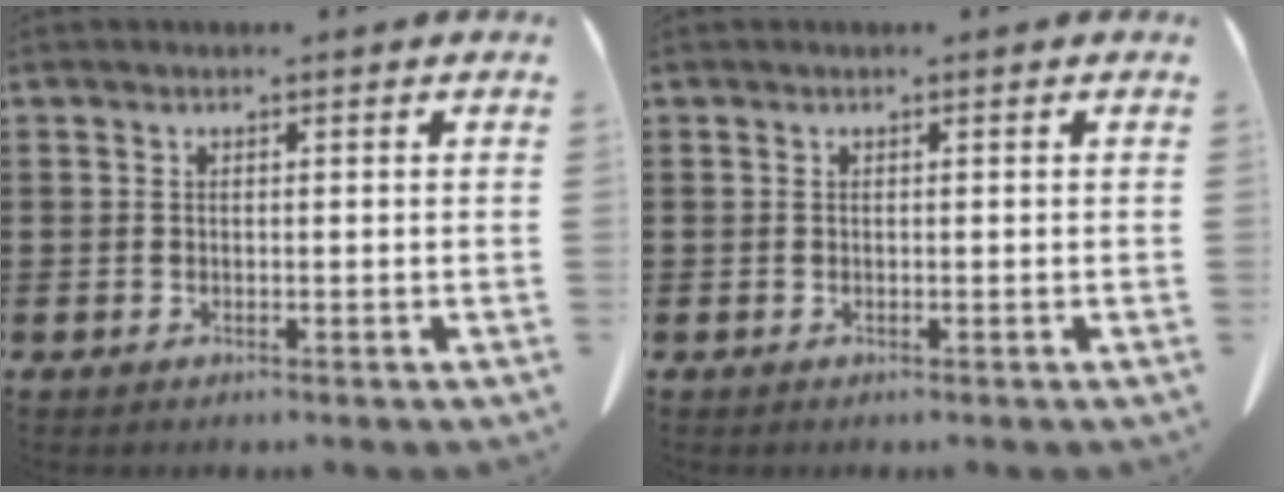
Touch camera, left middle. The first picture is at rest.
{"total": 0.0}